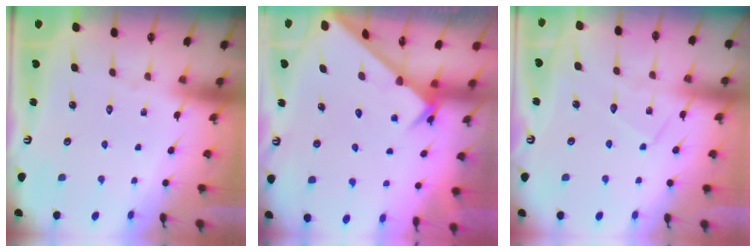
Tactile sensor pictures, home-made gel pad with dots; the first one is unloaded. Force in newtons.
{"total": 2.6, "press": 2.6, "slide": 0.2}
{"total": 7.0, "press": 7.0, "slide": 0.5}